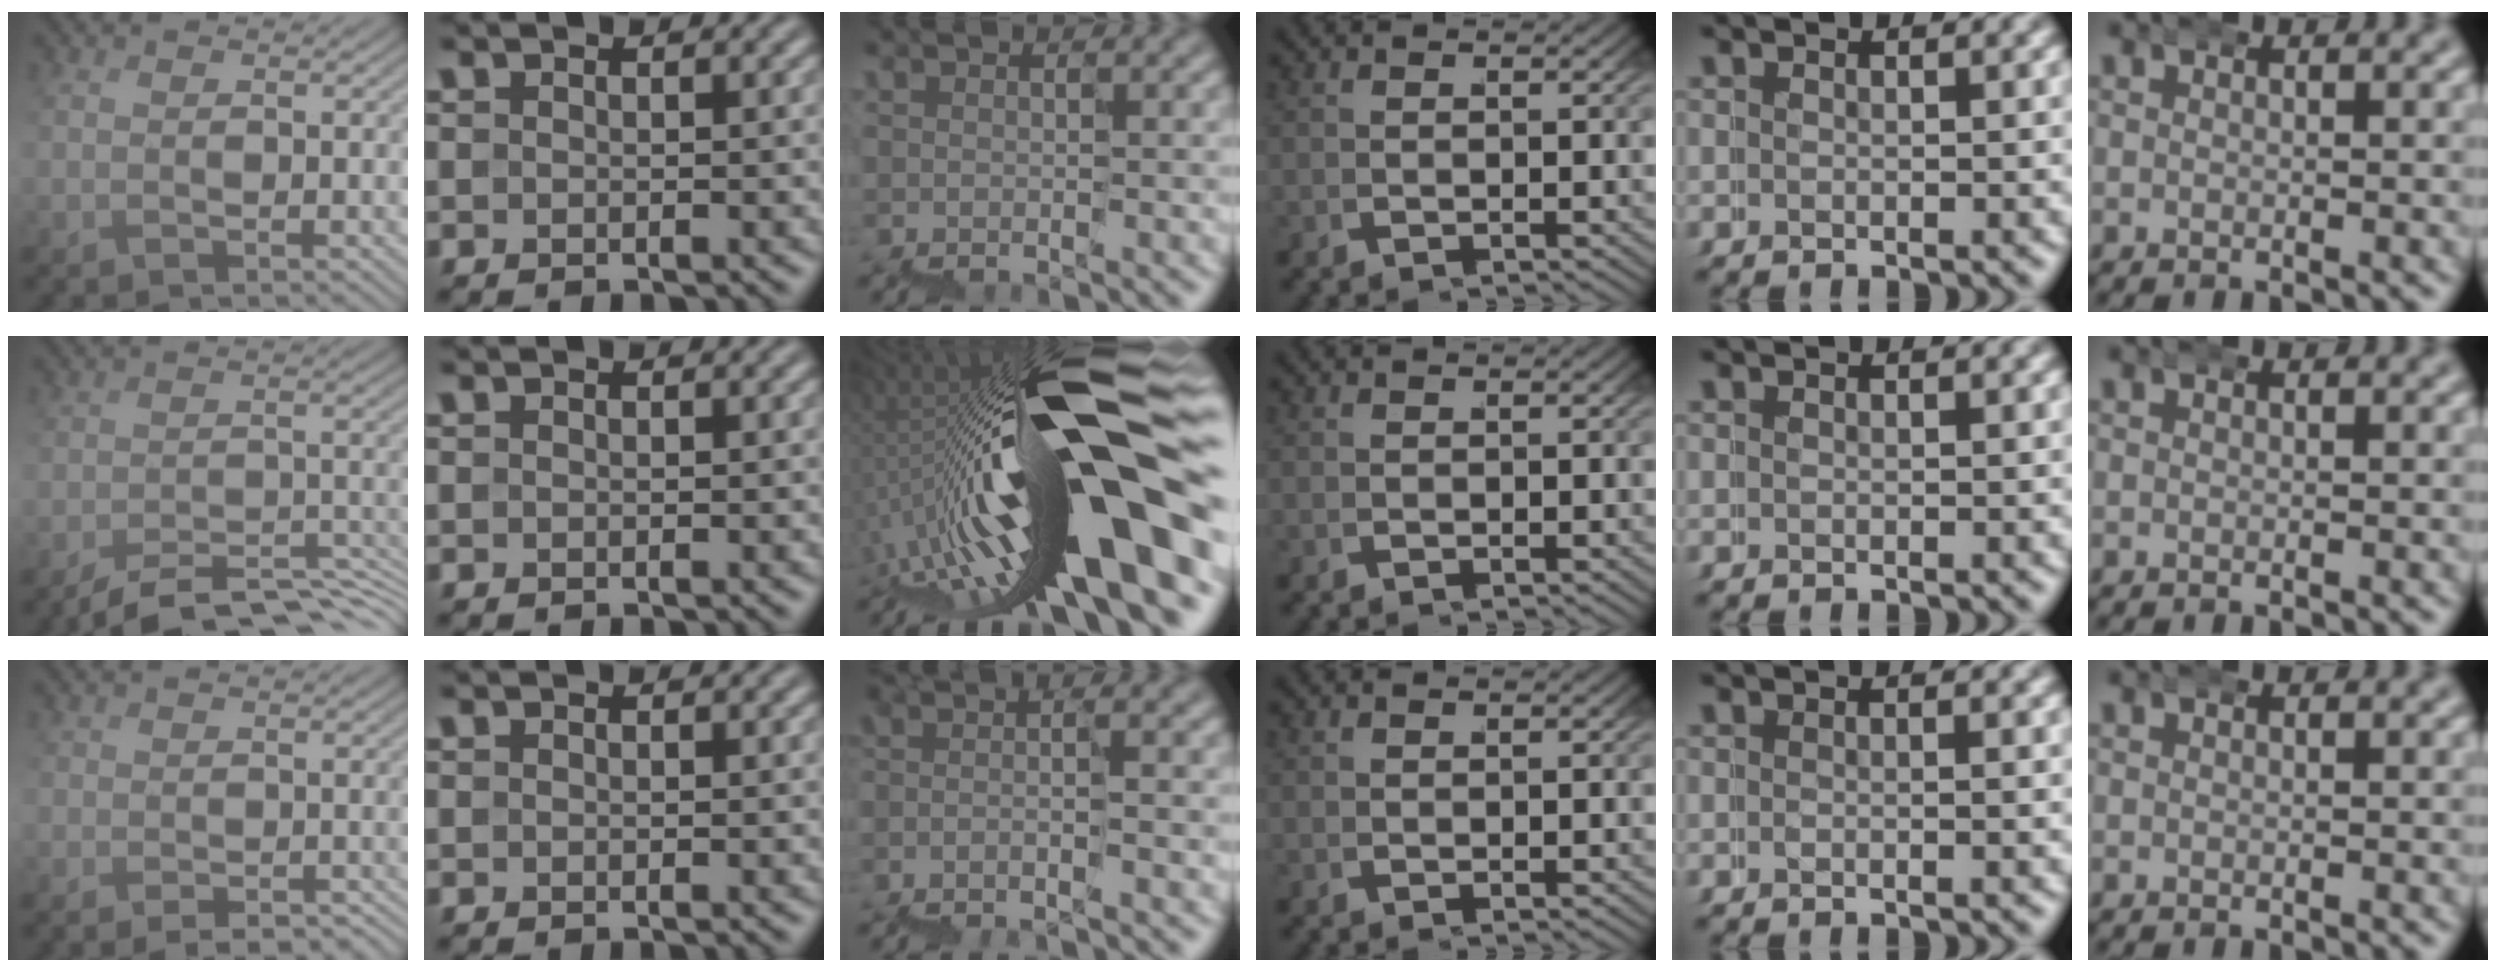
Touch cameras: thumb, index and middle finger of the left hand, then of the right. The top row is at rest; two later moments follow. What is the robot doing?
{"motion": "wrap", "object": "belt"}